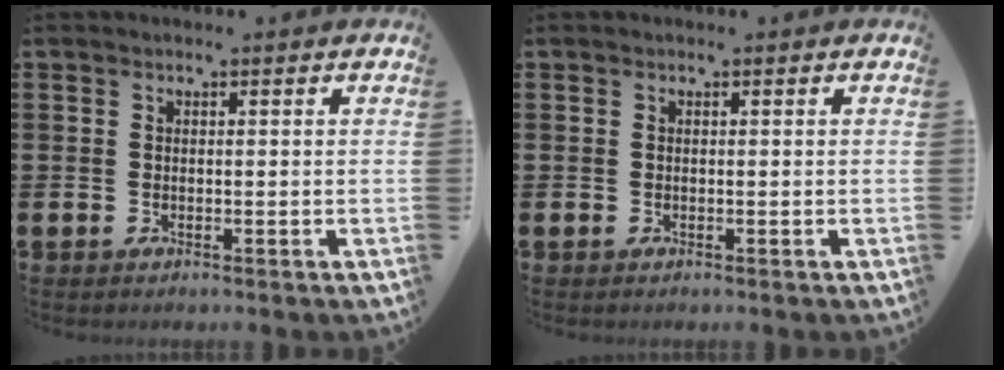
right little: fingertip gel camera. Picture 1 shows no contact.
{"total": 0.0}